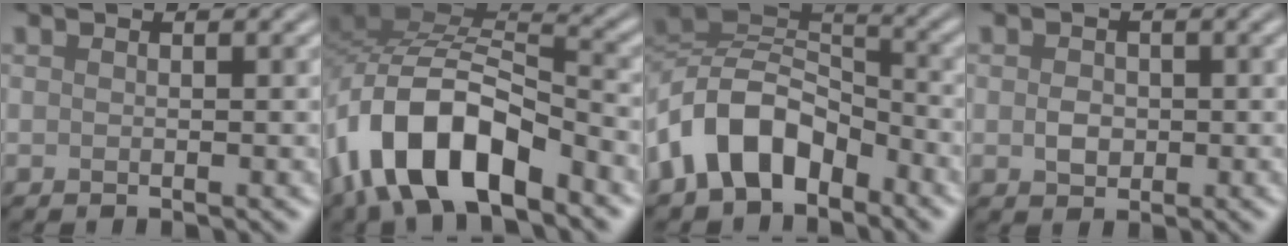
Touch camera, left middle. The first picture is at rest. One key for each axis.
{"total": 12.0, "fx": -6.5, "fy": 5.5, "fz": 8.4, "tx": -0.156, "ty": 0.003, "tz": -0.131}
{"total": 8.8, "fx": -4.7, "fy": 5.2, "fz": 5.3, "tx": -0.095, "ty": 0.012, "tz": -0.101}
{"total": 1.8, "fx": -0.1, "fy": 1.5, "fz": 1.1, "tx": -0.022, "ty": -0.003, "tz": -0.003}